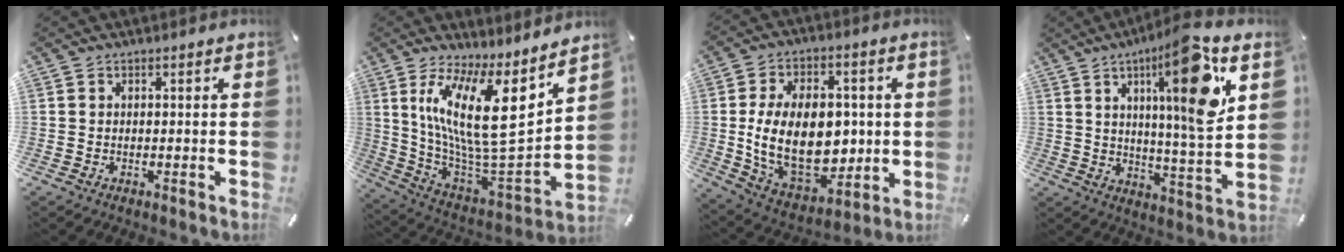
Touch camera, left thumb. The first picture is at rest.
{"total": 21.7, "force": [9.4, 7.1, 18.2], "torque": [-0.339, -0.075, 0.156]}
{"total": 22.6, "force": [0.5, 14.6, 17.3], "torque": [-0.314, -0.012, 0.023]}
{"total": 19.0, "force": [8.6, 3.7, 16.5], "torque": [-0.252, -0.037, 0.119]}